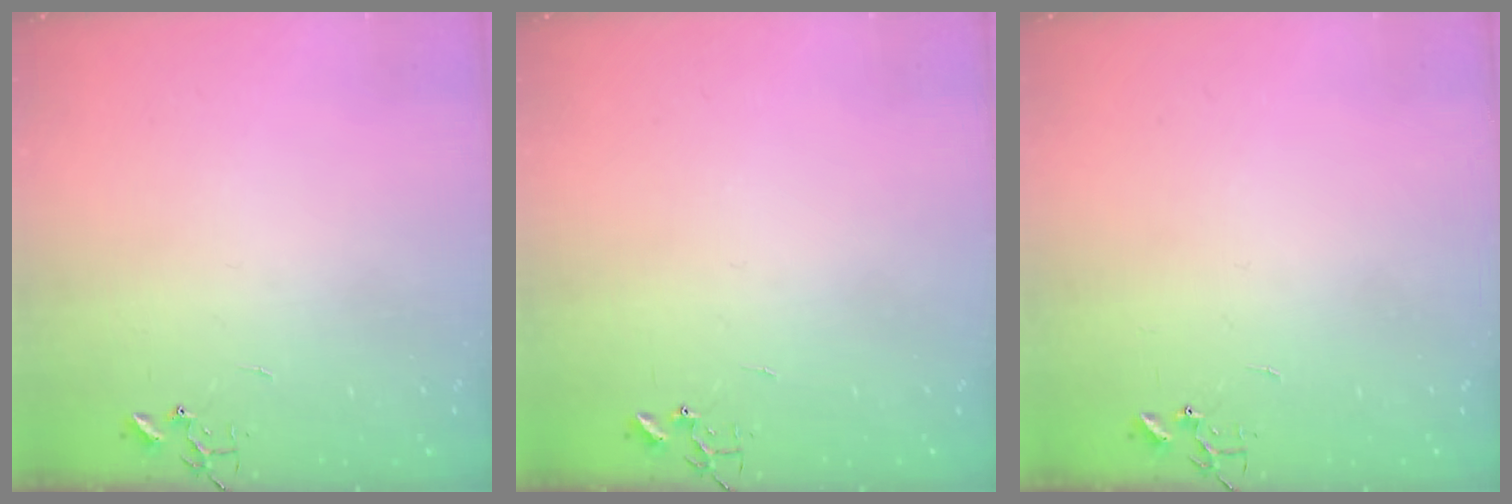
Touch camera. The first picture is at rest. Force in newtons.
{"total": 0.0}
{"total": 0.0}